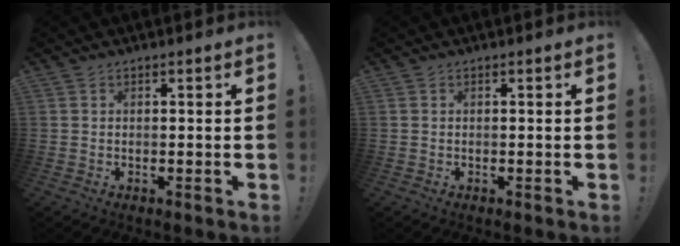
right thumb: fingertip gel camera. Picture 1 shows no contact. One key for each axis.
{"total": 0.0}